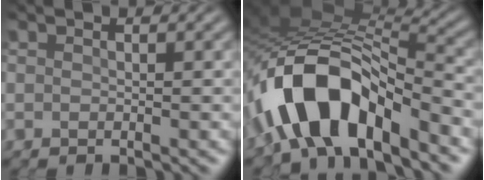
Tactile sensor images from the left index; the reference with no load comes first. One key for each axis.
{"total": 10.2, "fx": -5.1, "fy": 4.1, "fz": 7.8, "tx": -0.141, "ty": 0.016, "tz": -0.094}